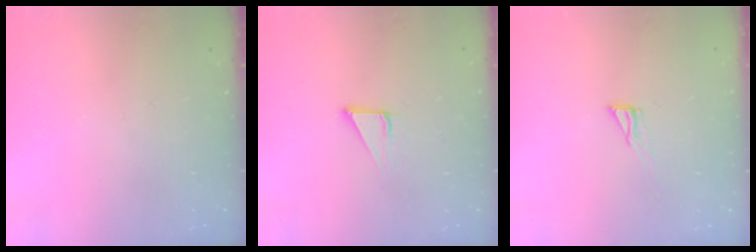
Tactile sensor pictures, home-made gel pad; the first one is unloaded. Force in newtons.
{"total": 3.5, "press": 3.5, "slide": 0.2}
{"total": 4.3, "press": 4.2, "slide": 0.3}